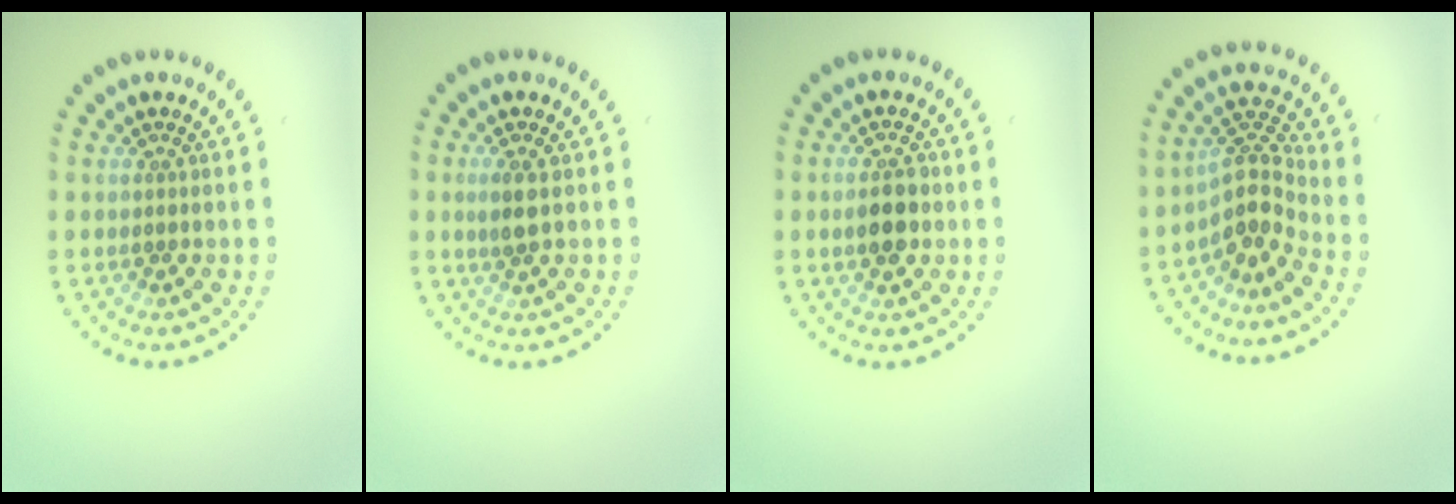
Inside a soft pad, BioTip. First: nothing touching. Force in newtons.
{"total": 1.4, "press": 1.3, "slide": 0.7}
{"total": 2.8, "press": 2.8, "slide": 0.0}
{"total": 3.6, "press": 2.8, "slide": 2.2}